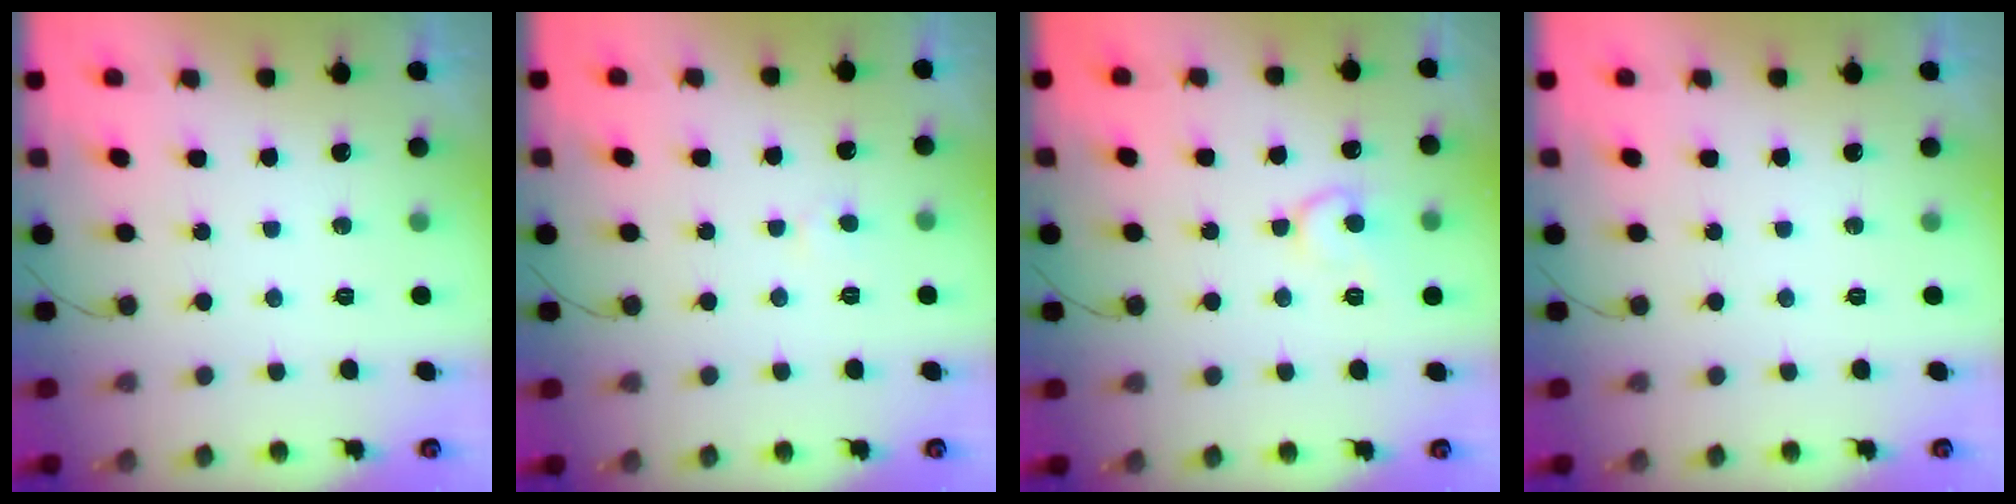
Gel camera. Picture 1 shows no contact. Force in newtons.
{"total": 1.8, "press": 1.7, "slide": 0.2}
{"total": 9.3, "press": 9.2, "slide": 0.8}
{"total": 0.0}